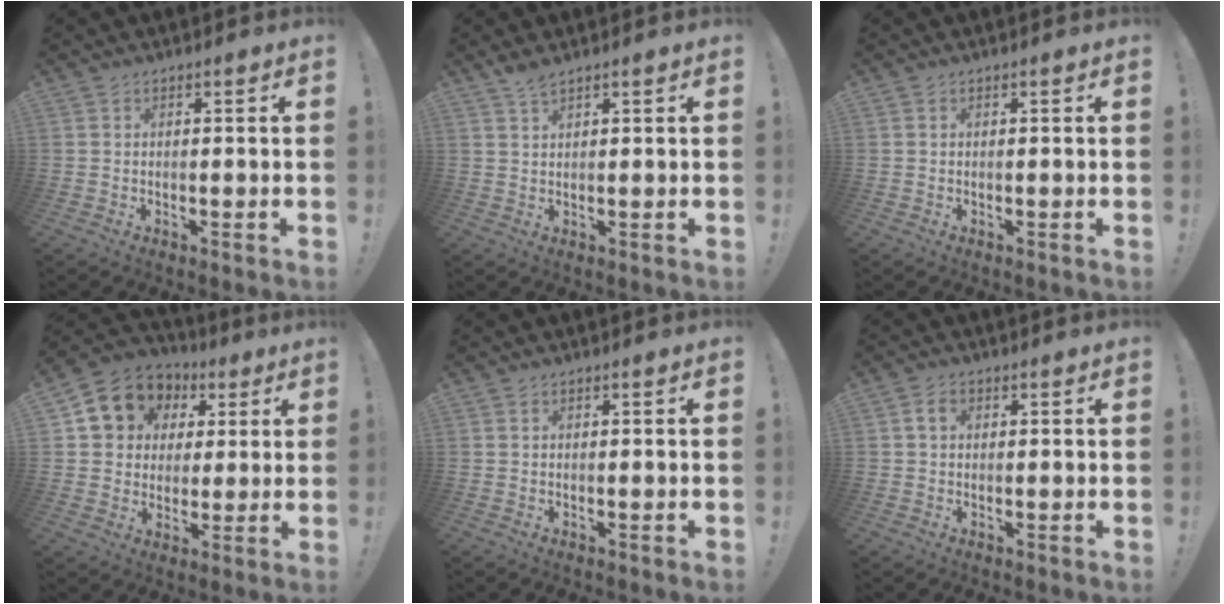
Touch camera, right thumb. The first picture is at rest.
{"total": 2.6, "force": [2.1, 0.6, 1.4], "torque": [-0.028, -0.009, 0.038]}
{"total": 0.0}
{"total": 12.1, "force": [5.0, 10.2, 4.3], "torque": [-0.066, -0.023, 0.105]}
{"total": 0.0}
{"total": 2.9, "force": [0.9, 1.9, 2.0], "torque": [-0.037, 0.006, 0.016]}